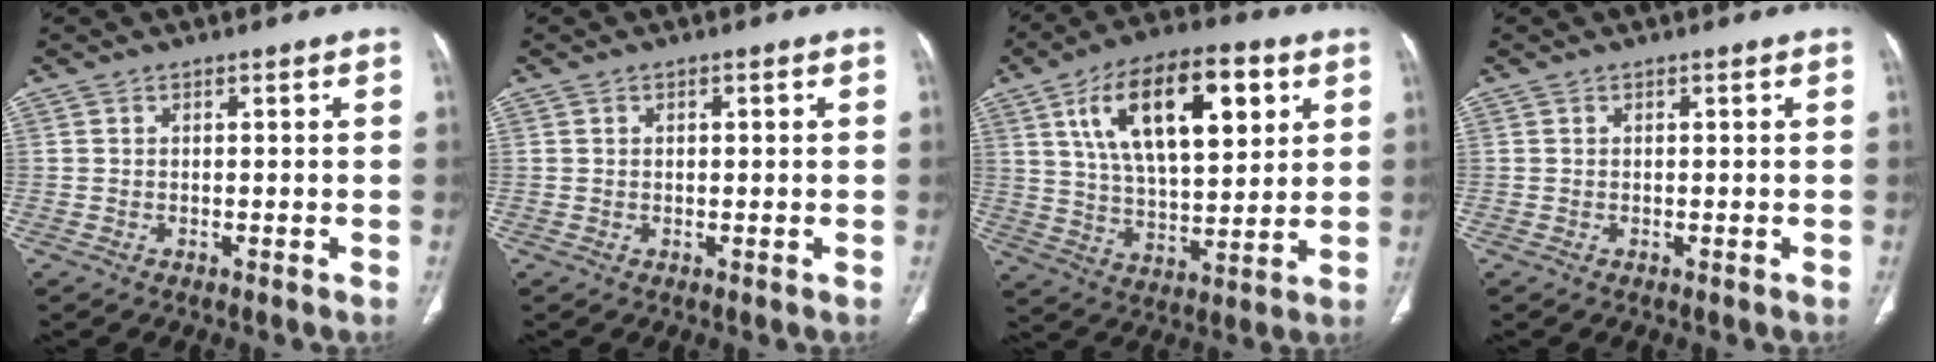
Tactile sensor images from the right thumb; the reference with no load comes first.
{"total": 1.2, "force": [0.4, 0.5, 1.0], "torque": [-0.022, 0.005, 0.007]}
{"total": 21.5, "force": [8.3, 9.8, 17.3], "torque": [-0.262, -0.019, 0.139]}
{"total": 0.0}